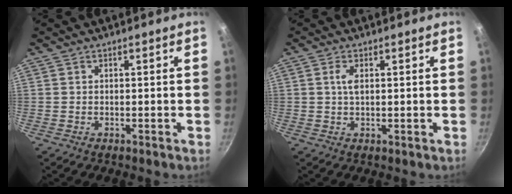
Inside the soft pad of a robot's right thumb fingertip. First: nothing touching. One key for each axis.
{"total": 2.5, "fx": 0.6, "fy": 1.0, "fz": 2.2, "tx": -0.047, "ty": 0.003, "tz": 0.013}